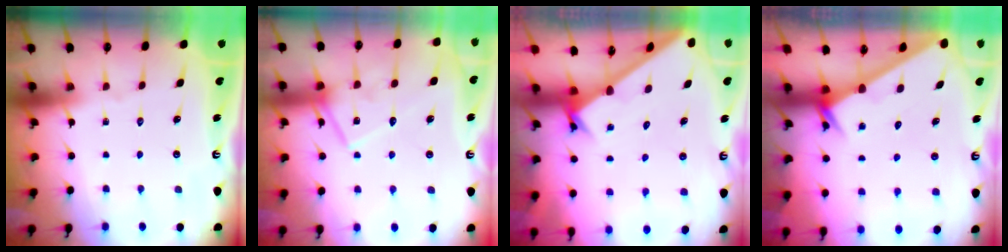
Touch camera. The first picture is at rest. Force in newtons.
{"total": 12.9, "press": 12.8, "slide": 0.9}
{"total": 1.9, "press": 1.9, "slide": 0.1}
{"total": 2.6, "press": 2.6, "slide": 0.0}